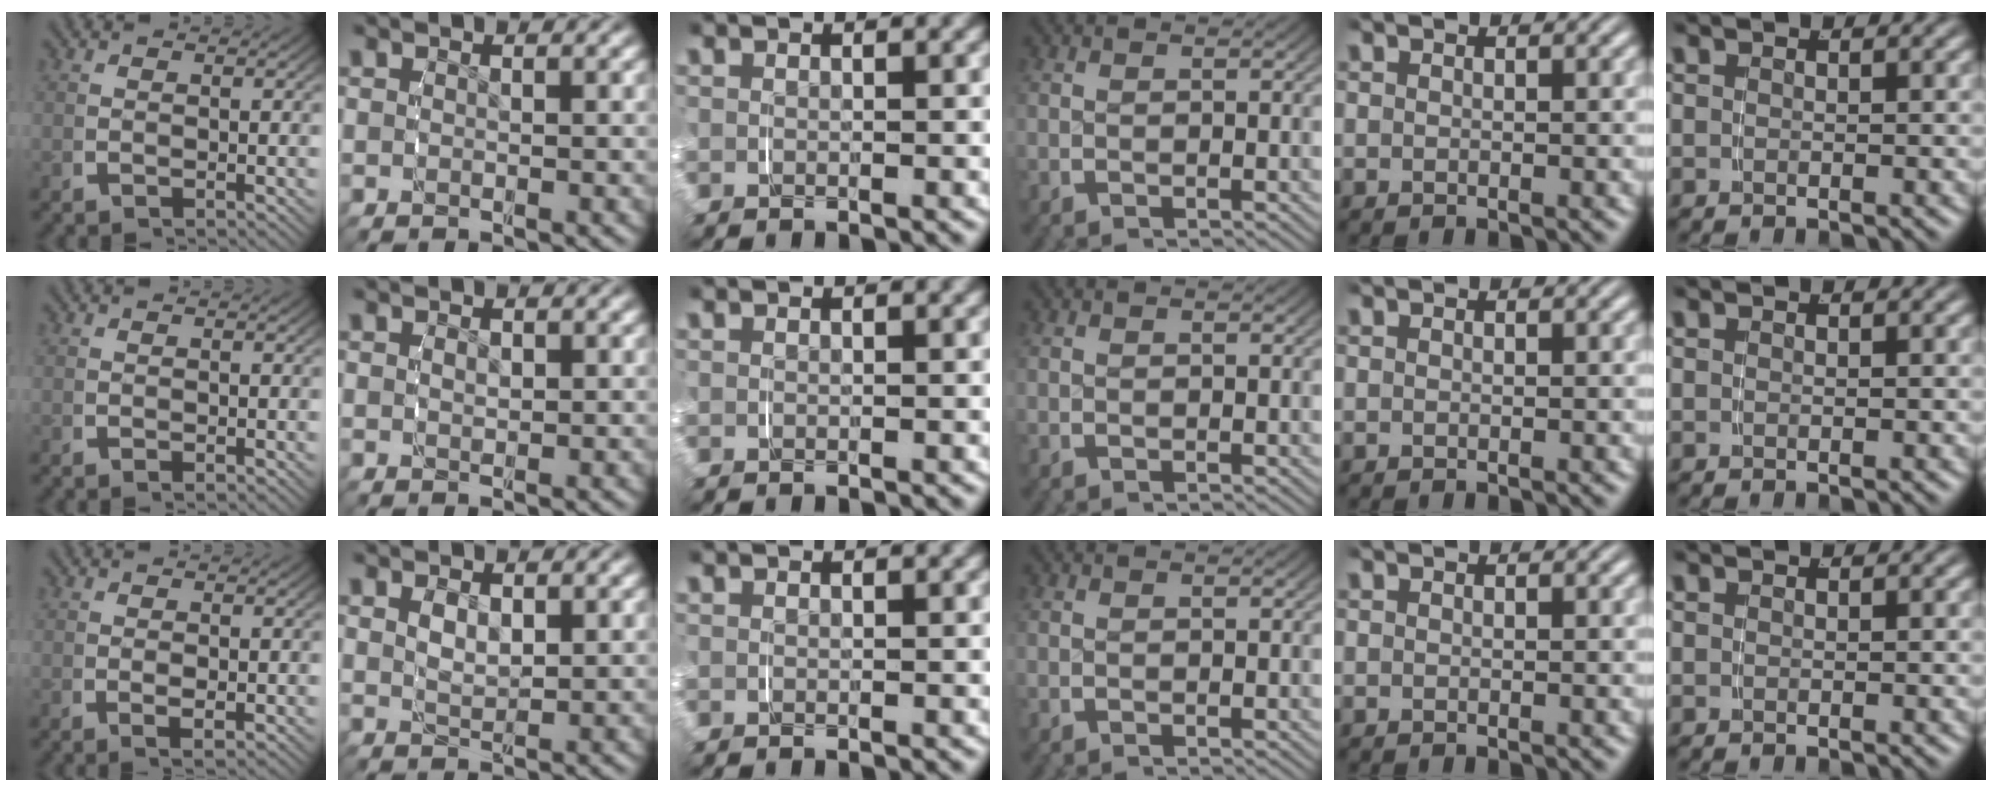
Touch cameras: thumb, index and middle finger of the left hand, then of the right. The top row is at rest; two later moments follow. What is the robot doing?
{"motion": "grasp_and_lifting", "object": "pen bag"}